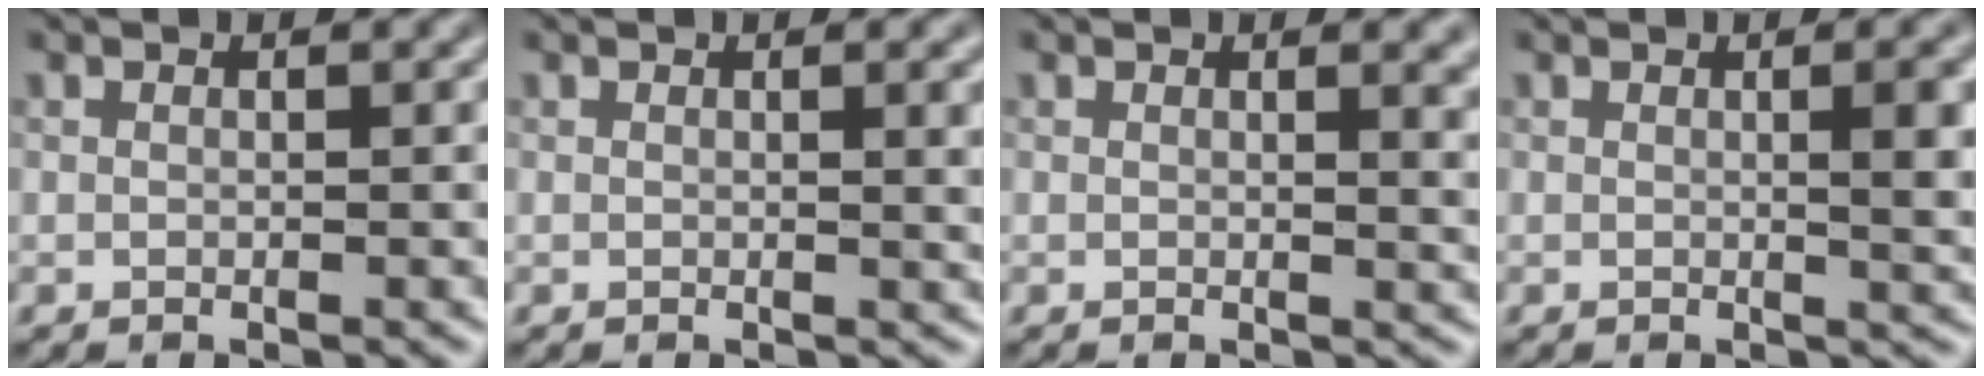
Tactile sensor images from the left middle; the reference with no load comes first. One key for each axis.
{"total": 2.3, "fx": 0.6, "fy": 0.7, "fz": 2.1, "tx": -0.019, "ty": 0.003, "tz": 0.005}
{"total": 2.8, "fx": 1.2, "fy": 1.1, "fz": 2.3, "tx": -0.014, "ty": 0.001, "tz": 0.014}
{"total": 3.6, "fx": 0.4, "fy": 0.9, "fz": 3.4, "tx": -0.040, "ty": 0.004, "tz": 0.004}